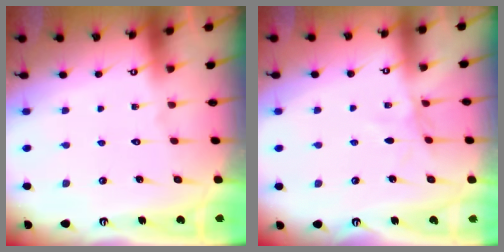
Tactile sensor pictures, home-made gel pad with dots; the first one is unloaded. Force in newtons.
{"total": 5.2, "press": 5.2, "slide": 0.4}